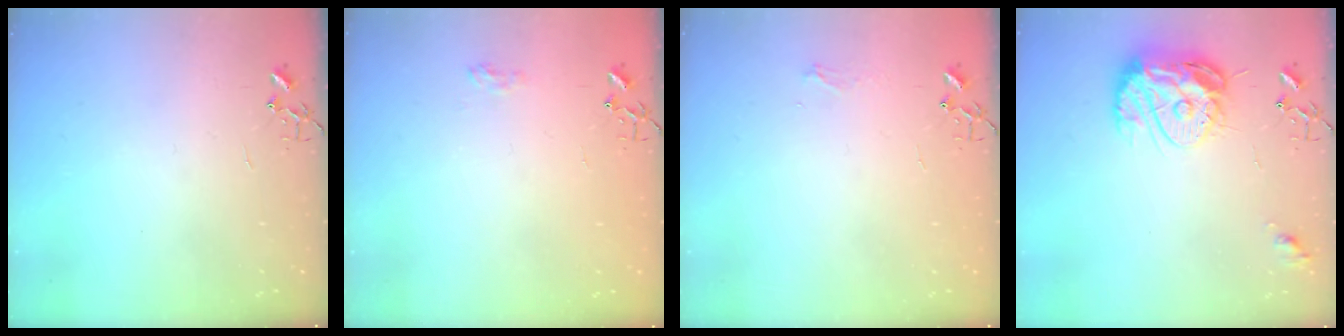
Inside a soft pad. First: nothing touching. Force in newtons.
{"total": 5.8, "press": 5.7, "slide": 0.7}
{"total": 4.7, "press": 4.7, "slide": 0.6}
{"total": 15.0, "press": 15.0, "slide": 1.5}